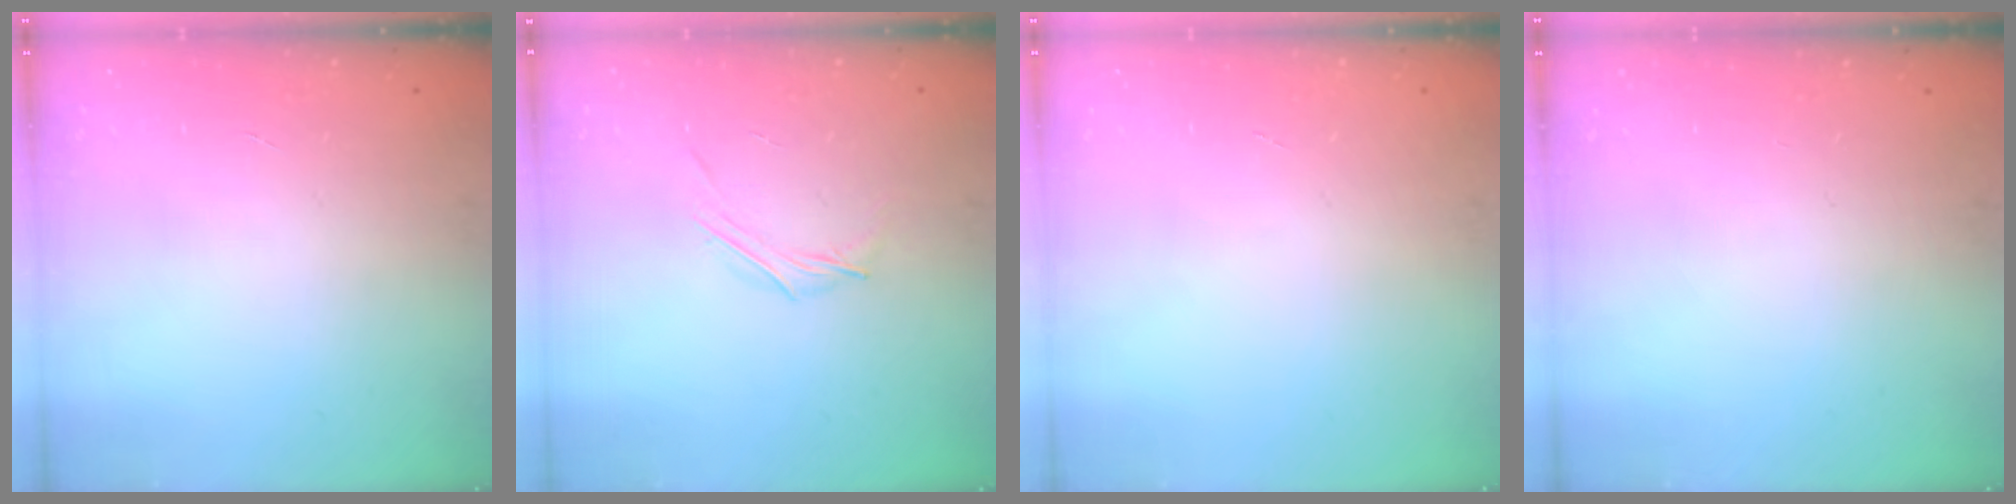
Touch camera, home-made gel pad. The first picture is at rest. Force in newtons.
{"total": 3.5, "press": 3.3, "slide": 1.0}
{"total": 0.0}
{"total": 0.0}